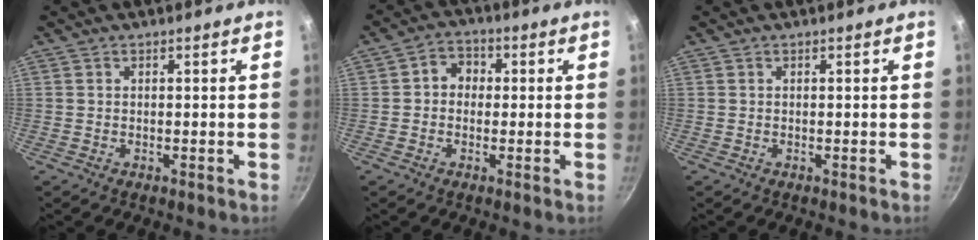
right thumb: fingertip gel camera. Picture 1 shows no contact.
{"total": 4.7, "force": [0.2, 4.1, 2.4], "torque": [-0.013, 0.009, -0.010]}
{"total": 0.0}